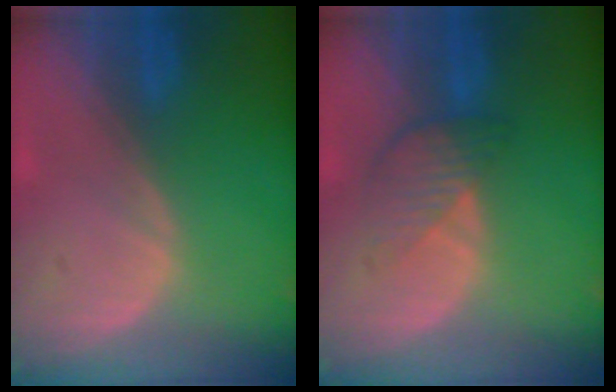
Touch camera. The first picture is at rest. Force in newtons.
{"total": 4.5, "press": 4.0, "slide": 2.1}